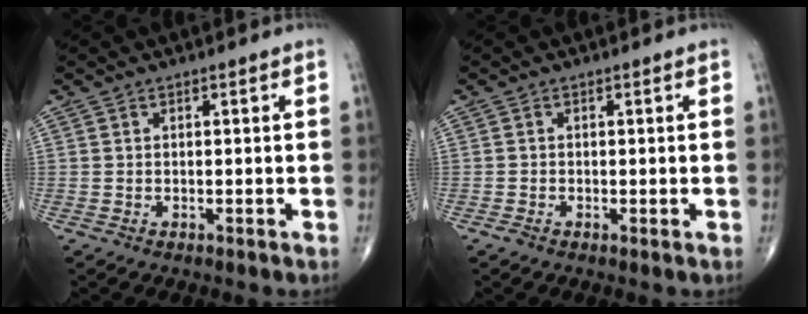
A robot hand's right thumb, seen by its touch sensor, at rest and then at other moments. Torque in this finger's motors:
{"motor_torque": [0.51, -0.10, 0.04, -0.28, 0.03]}